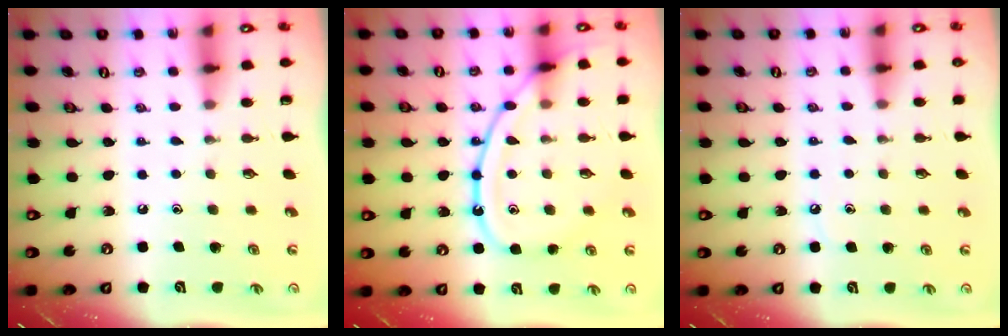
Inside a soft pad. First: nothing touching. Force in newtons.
{"total": 15.1, "press": 15.0, "slide": 1.1}
{"total": 5.3, "press": 5.2, "slide": 0.7}